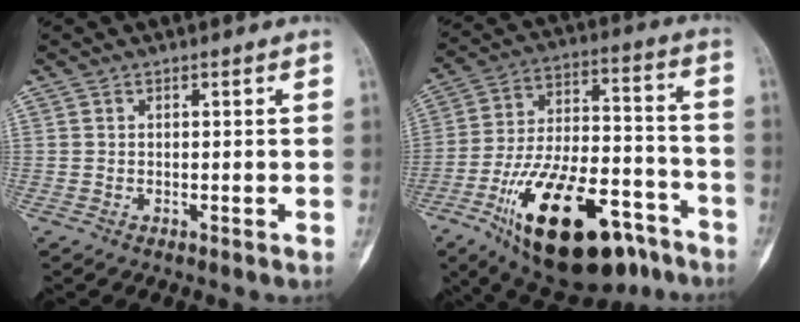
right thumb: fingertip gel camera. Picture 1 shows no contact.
{"total": 27.4, "force": [-14.7, 12.4, 19.5], "torque": [-0.332, 0.067, -0.234]}